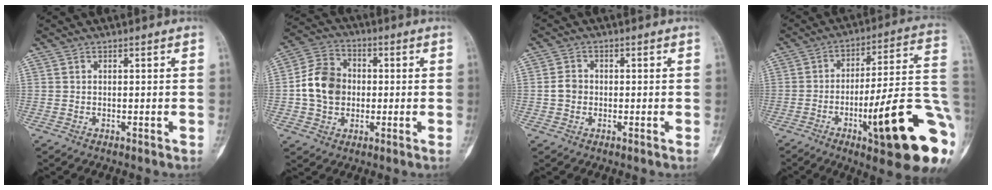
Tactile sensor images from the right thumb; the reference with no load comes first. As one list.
[{"total": 10.7, "force": [-0.3, 8.7, 6.2], "torque": [-0.095, 0.022, -0.013]}, {"total": 2.6, "force": [-0.3, 2.3, 1.2], "torque": [-0.021, 0.009, -0.010]}, {"total": 25.1, "force": [-7.7, 4.7, 23.4], "torque": [-0.280, 0.020, -0.103]}]